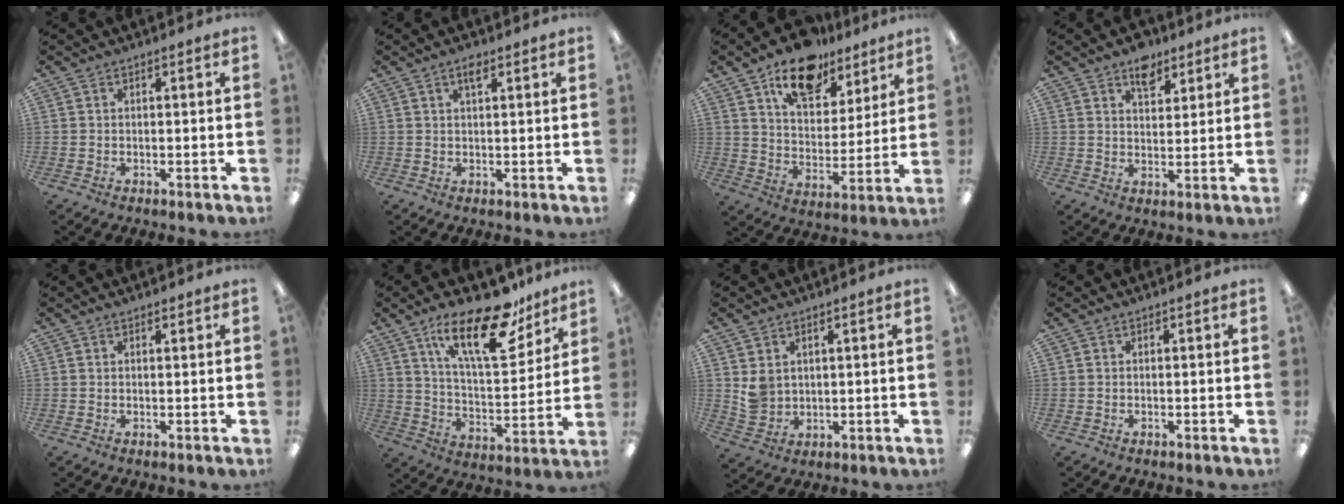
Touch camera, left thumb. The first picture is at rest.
{"total": 2.4, "force": [1.5, 0.8, 1.7], "torque": [-0.030, 0.001, 0.025]}
{"total": 15.3, "force": [10.9, 7.8, 7.4], "torque": [-0.117, -0.056, 0.193]}
{"total": 6.8, "force": [4.9, 3.7, 2.9], "torque": [-0.023, -0.025, 0.082]}
{"total": 0.6, "force": [0.6, 0.2, 0.2], "torque": [-0.005, 0.000, 0.010]}
{"total": 21.7, "force": [13.8, 8.3, 14.6], "torque": [-0.232, -0.073, 0.230]}
{"total": 4.1, "force": [2.1, 3.3, 1.2], "torque": [-0.025, -0.004, 0.041]}
{"total": 0.0}